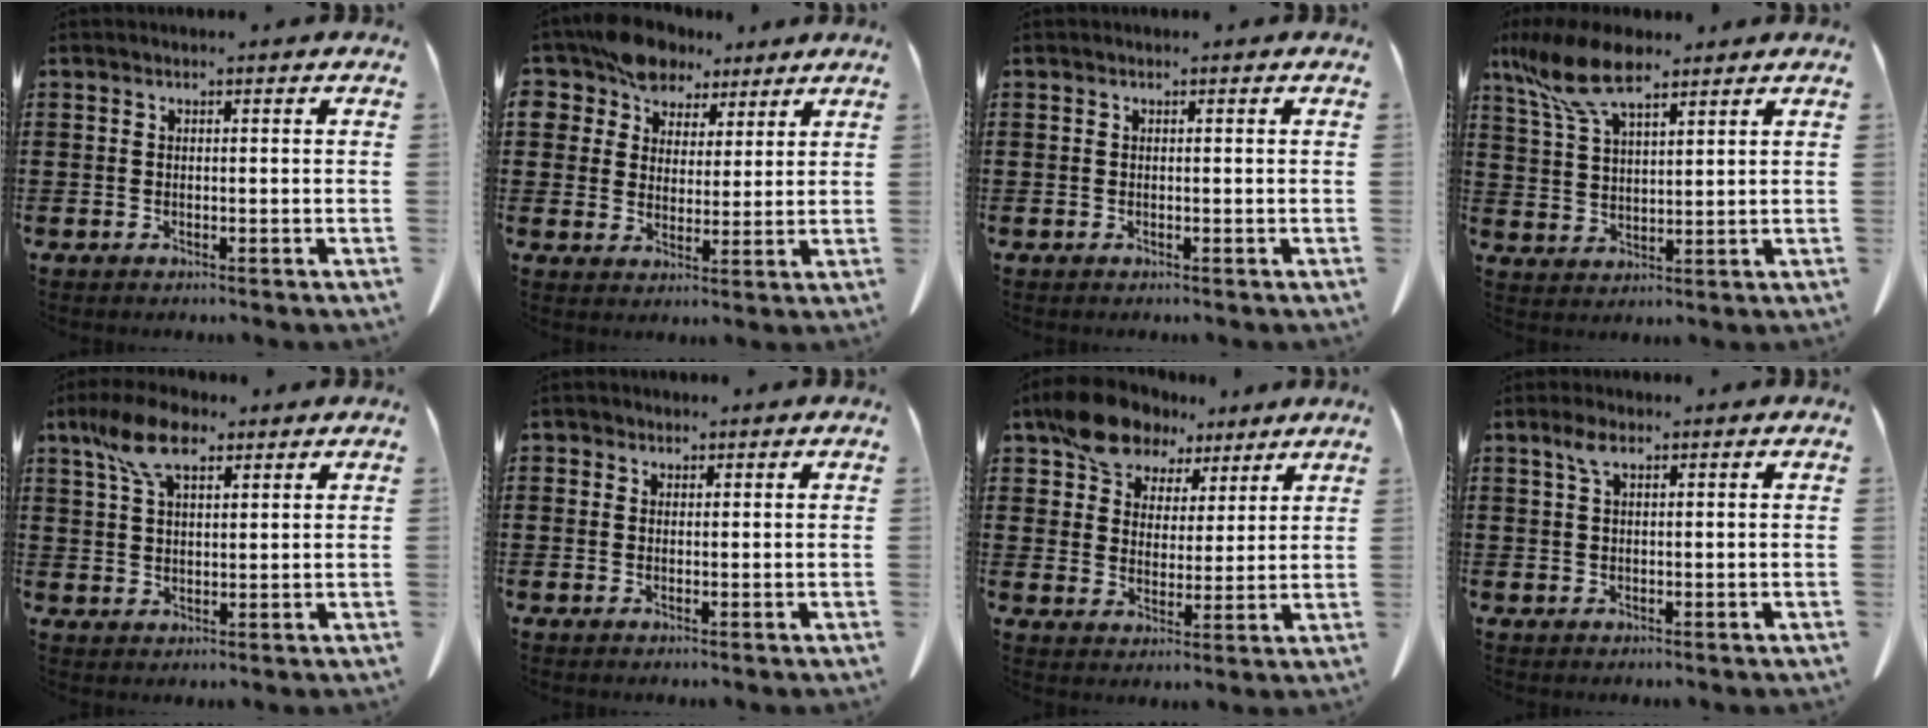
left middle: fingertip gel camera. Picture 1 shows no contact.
{"total": 7.6, "force": [6.1, 4.3, 1.4], "torque": [-0.065, -0.009, 0.118]}
{"total": 0.0}
{"total": 9.8, "force": [6.7, 3.5, 6.3], "torque": [-0.153, -0.012, 0.122]}
{"total": 7.9, "force": [4.8, 3.2, 5.4], "torque": [-0.126, 0.001, 0.085]}
{"total": 1.0, "force": [0.8, 0.7, 0.0], "torque": [-0.004, 0.002, 0.016]}
{"total": 9.5, "force": [7.3, 5.3, 3.0], "torque": [-0.089, -0.011, 0.139]}
{"total": 2.5, "force": [1.2, 0.9, 2.1], "torque": [-0.046, 0.005, 0.020]}